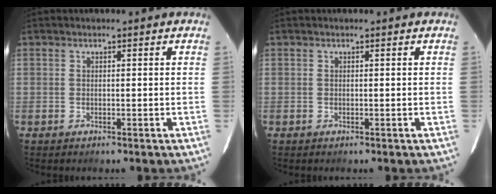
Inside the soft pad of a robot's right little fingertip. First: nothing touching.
{"total": 0.0}